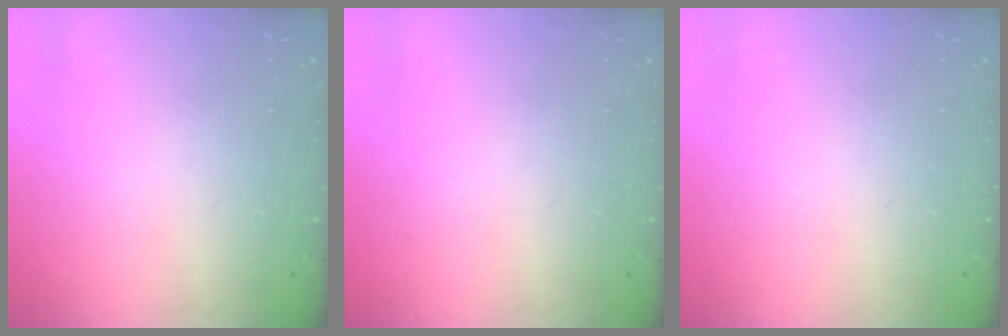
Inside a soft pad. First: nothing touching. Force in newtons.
{"total": 0.0}
{"total": 0.0}